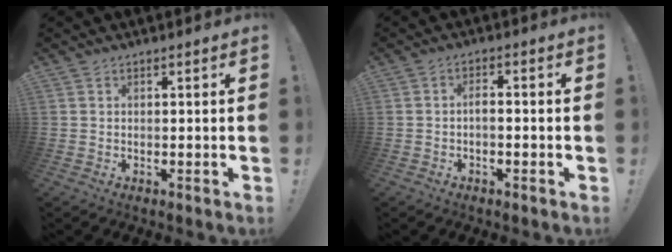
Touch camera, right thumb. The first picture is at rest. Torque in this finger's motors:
{"motor_torque": [-0.10, -0.04, -0.08, 0.23, 0.11]}